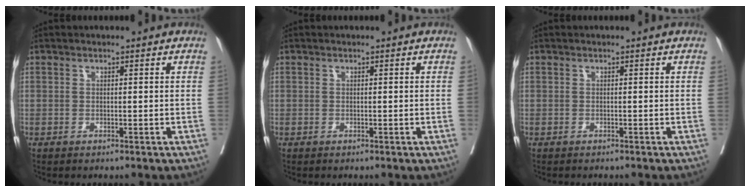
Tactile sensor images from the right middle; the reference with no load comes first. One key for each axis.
{"total": 0.0}
{"total": 0.7, "fx": -0.7, "fy": 0.2, "fz": 0.2, "tx": -0.006, "ty": -0.001, "tz": -0.010}